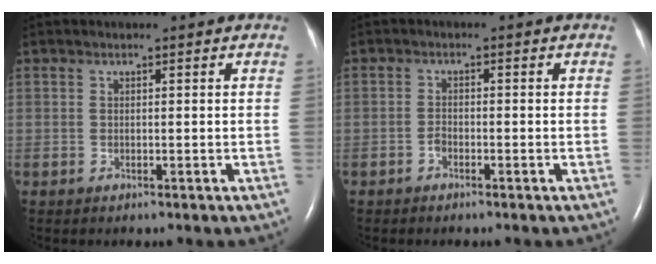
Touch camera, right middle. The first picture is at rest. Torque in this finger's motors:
{"motor_torque": [0.29, -0.27, 0.08, 0.00]}